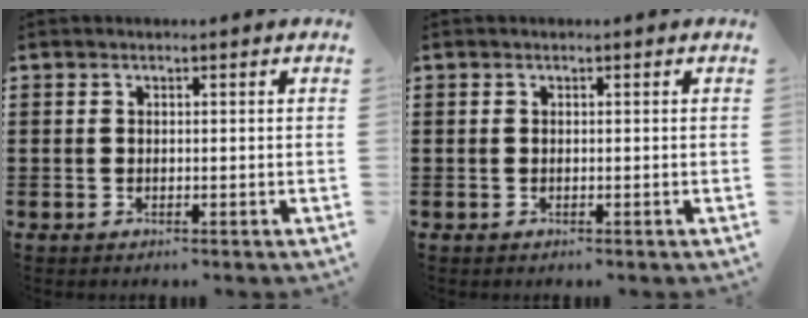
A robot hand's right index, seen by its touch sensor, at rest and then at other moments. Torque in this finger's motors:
{"motor_torque": [0.98, 1.16, 0.00, 0.00]}